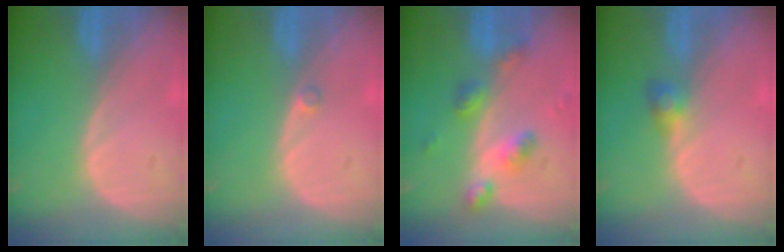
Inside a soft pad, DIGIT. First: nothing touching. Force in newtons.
{"total": 1.0, "press": 0.8, "slide": 0.5}
{"total": 6.1, "press": 5.4, "slide": 2.9}
{"total": 2.5, "press": 2.5, "slide": 0.5}